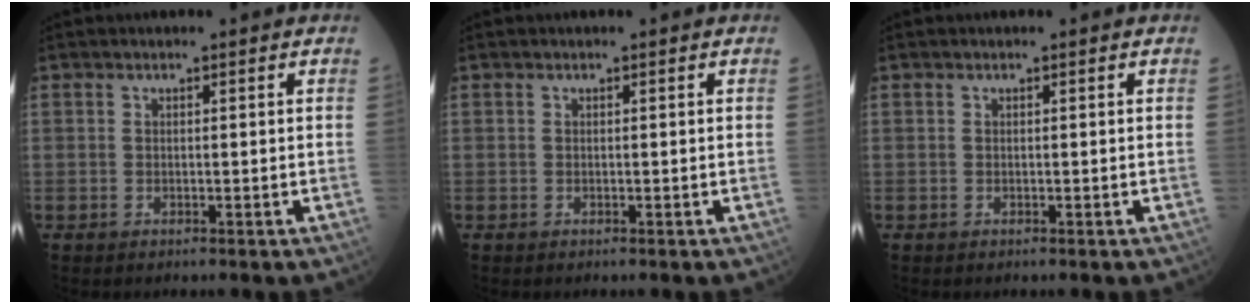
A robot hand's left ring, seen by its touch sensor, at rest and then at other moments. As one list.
[{"total": 0.0}, {"total": 0.0}]